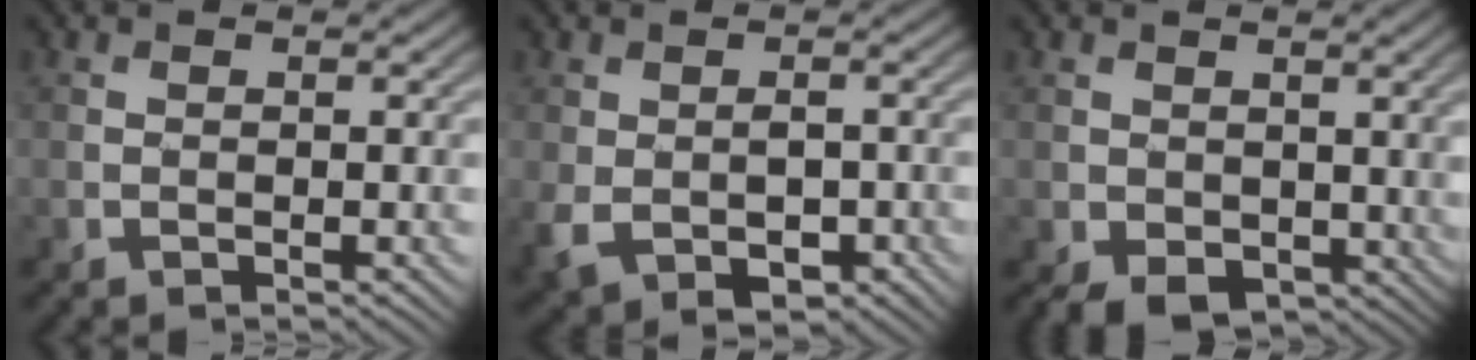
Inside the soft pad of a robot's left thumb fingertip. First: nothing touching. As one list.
[{"total": 6.7, "force": [-2.2, 4.9, 4.1], "torque": [-0.087, -0.031, -0.023]}, {"total": 4.6, "force": [-0.9, 3.5, 2.9], "torque": [-0.062, -0.024, -0.009]}]